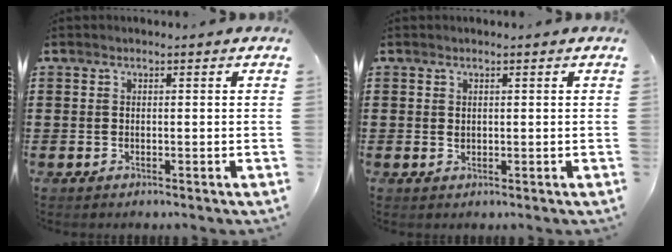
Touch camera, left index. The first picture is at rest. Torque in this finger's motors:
{"motor_torque": [0.16, 0.50, 0.06, 0.02]}